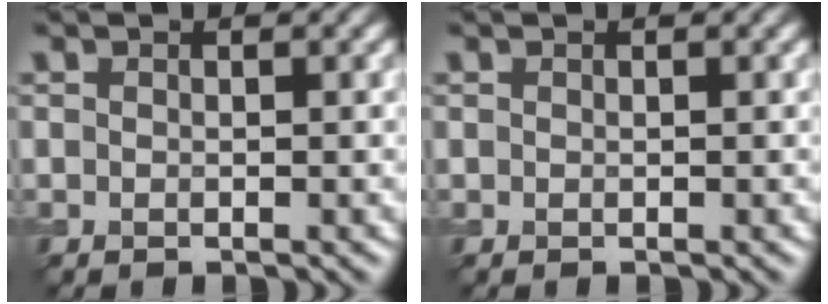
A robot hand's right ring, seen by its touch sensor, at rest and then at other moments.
{"total": 0.0}